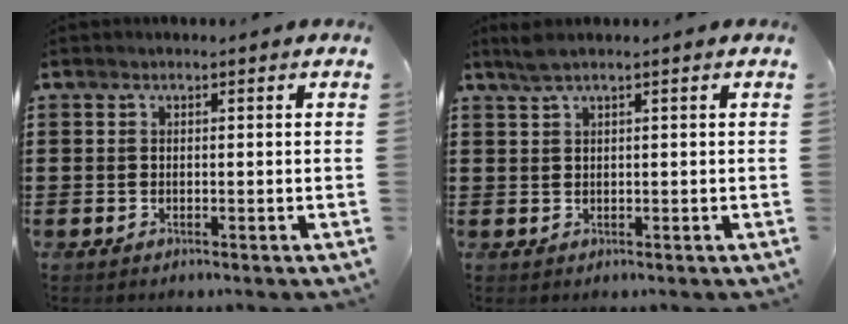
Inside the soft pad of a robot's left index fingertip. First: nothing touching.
{"total": 1.9, "force": [1.1, 0.0, 1.5], "torque": [-0.031, -0.001, 0.021]}